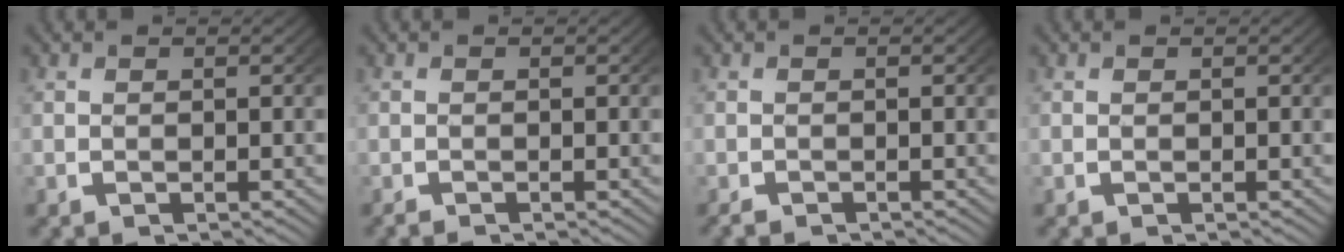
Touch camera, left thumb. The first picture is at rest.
{"total": 0.5, "force": [-0.5, 0.1, 0.0], "torque": [0.004, -0.004, -0.012]}
{"total": 0.8, "force": [-0.8, 0.3, 0.1], "torque": [-0.001, -0.007, -0.015]}
{"total": 0.0}